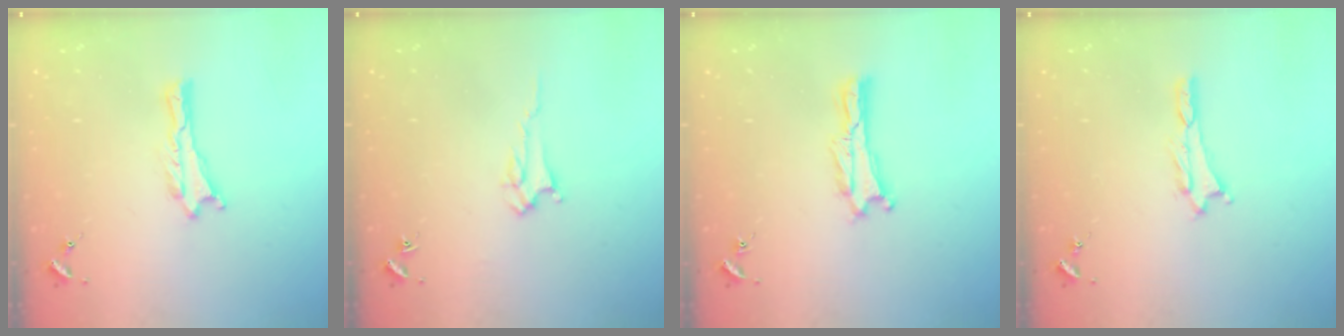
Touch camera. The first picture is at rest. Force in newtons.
{"total": 2.8, "press": 2.8, "slide": 0.4}
{"total": 0.0}
{"total": 0.7, "press": 0.7, "slide": 0.3}